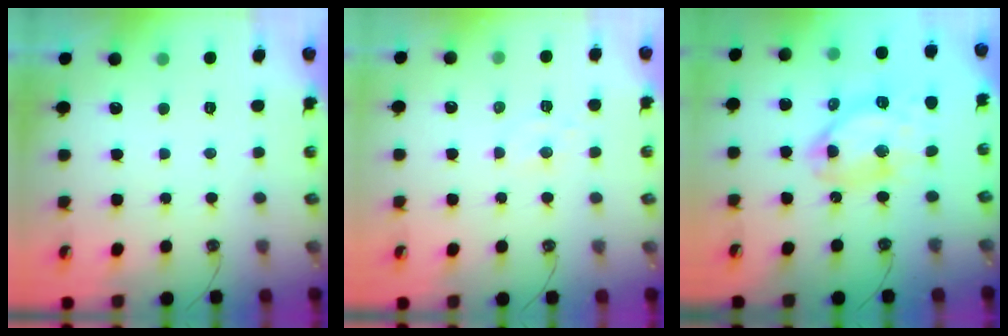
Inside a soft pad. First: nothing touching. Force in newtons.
{"total": 6.2, "press": 6.2, "slide": 0.6}
{"total": 12.8, "press": 12.7, "slide": 1.5}